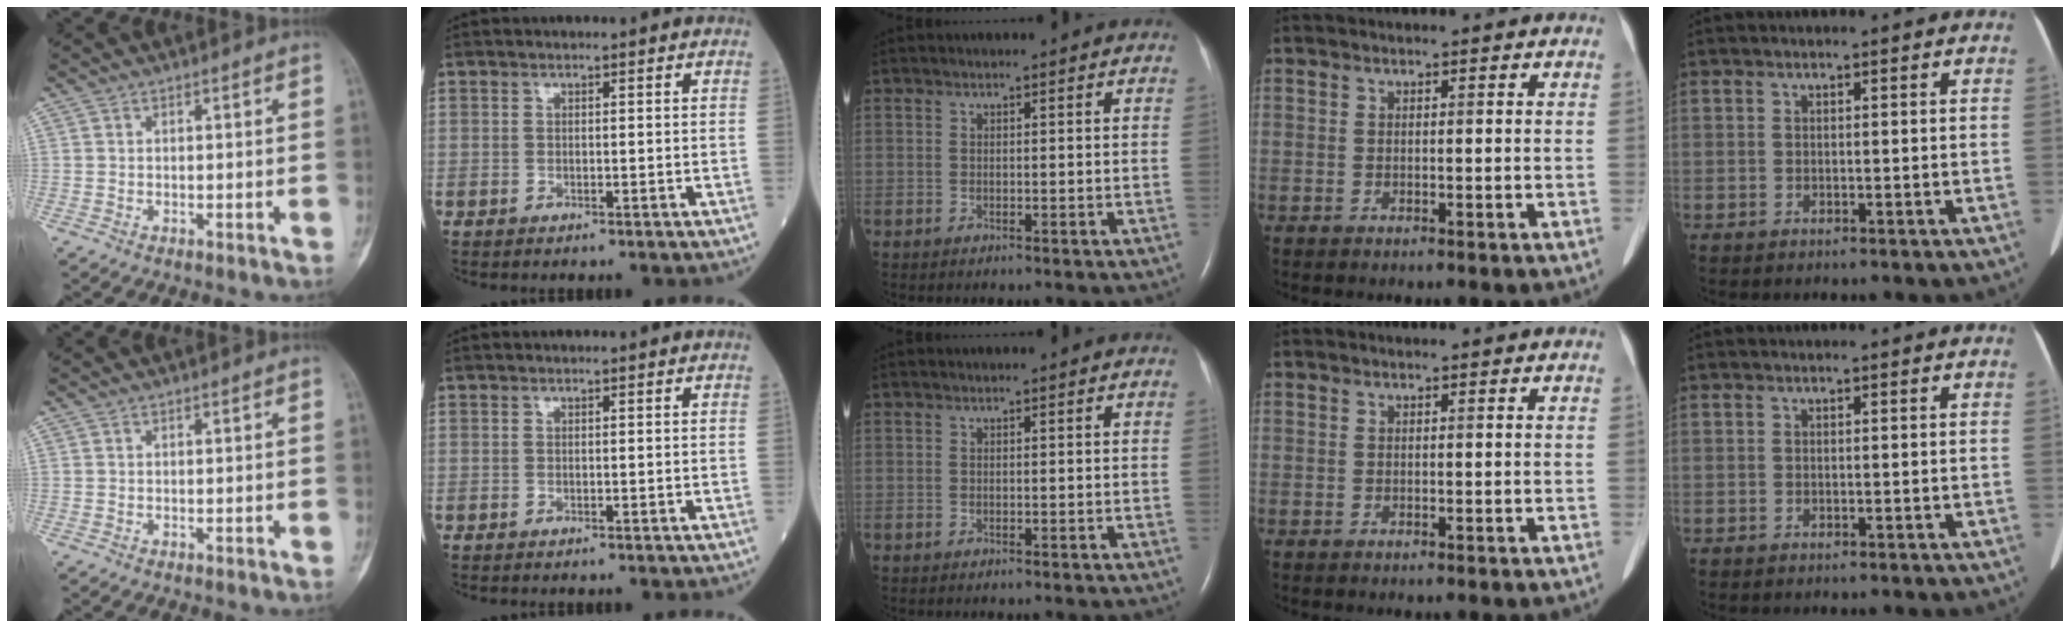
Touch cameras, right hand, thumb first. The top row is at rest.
{}